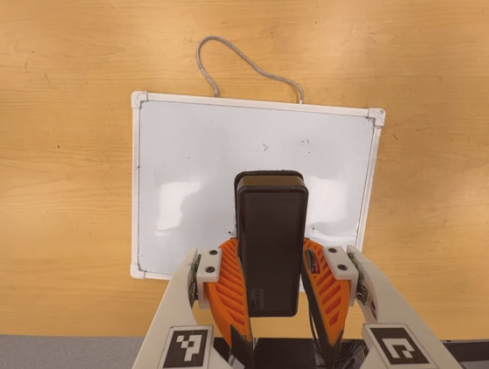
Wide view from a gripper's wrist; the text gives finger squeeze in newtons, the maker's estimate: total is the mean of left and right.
{"total": 9.6, "left": 8.0, "right": 11.2}